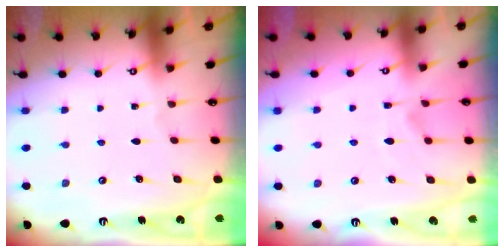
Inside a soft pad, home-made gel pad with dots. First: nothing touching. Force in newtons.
{"total": 1.4, "press": 0.5, "slide": 1.3}